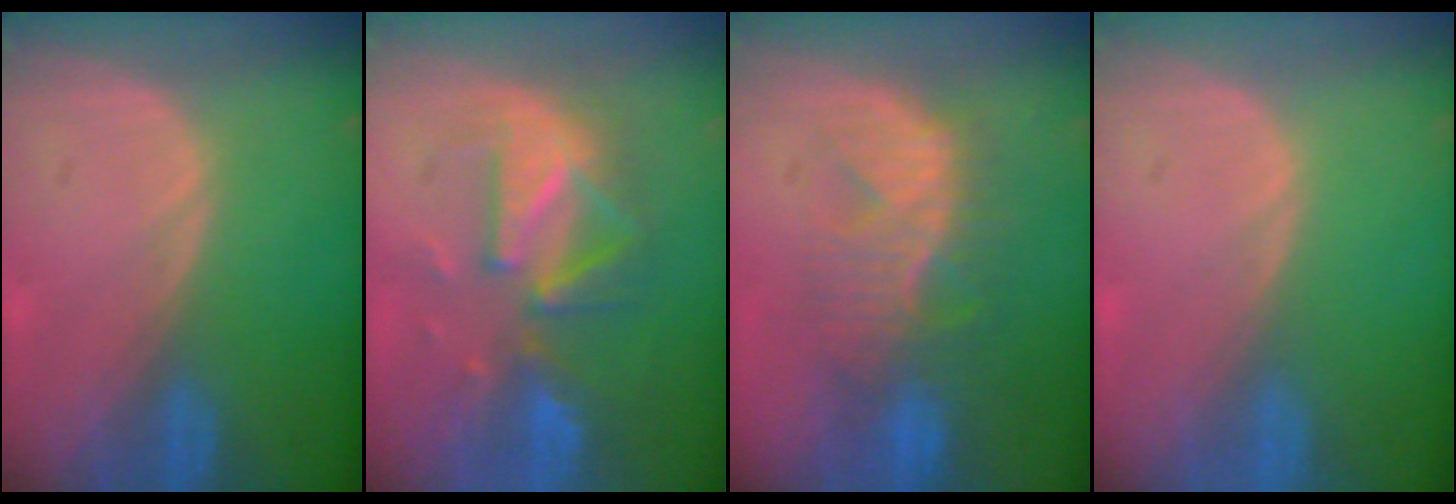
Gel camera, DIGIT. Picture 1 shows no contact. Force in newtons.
{"total": 9.1, "press": 8.8, "slide": 2.1}
{"total": 8.8, "press": 8.5, "slide": 2.2}
{"total": 0.0}